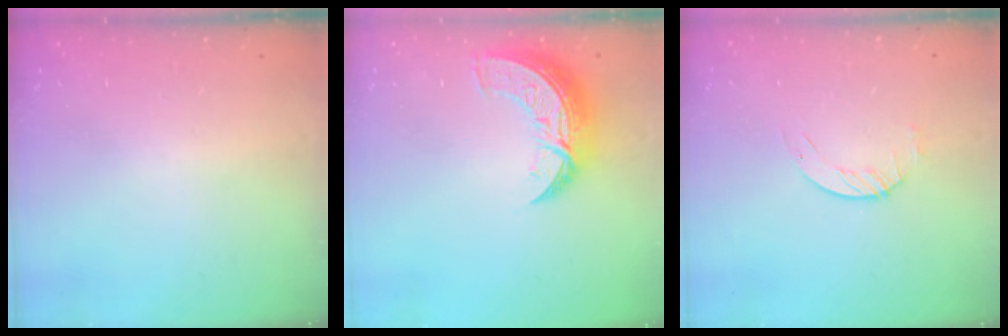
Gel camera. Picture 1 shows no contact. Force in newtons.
{"total": 11.0, "press": 10.9, "slide": 0.8}
{"total": 1.7, "press": 1.7, "slide": 0.2}